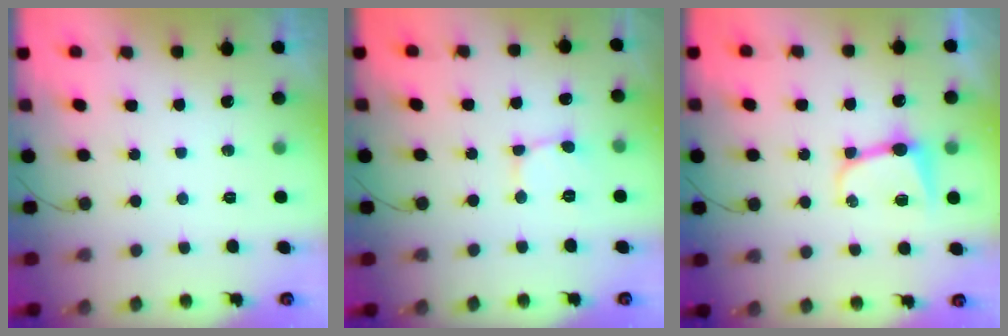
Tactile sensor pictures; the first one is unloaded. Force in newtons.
{"total": 2.3, "press": 2.3, "slide": 0.1}
{"total": 7.9, "press": 7.9, "slide": 0.7}